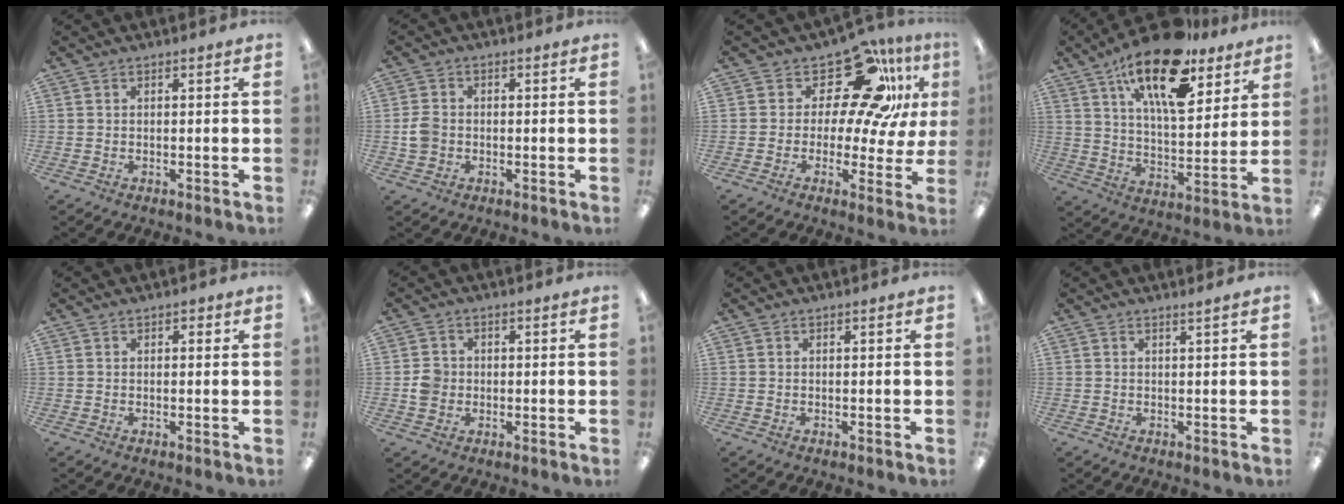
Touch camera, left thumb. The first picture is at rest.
{"total": 4.6, "force": [-0.7, 4.0, 2.1], "torque": [-0.029, 0.009, -0.013]}
{"total": 18.5, "force": [11.4, 8.3, 11.9], "torque": [-0.178, -0.074, 0.193]}
{"total": 21.5, "force": [13.6, 8.7, 14.1], "torque": [-0.226, -0.074, 0.228]}
{"total": 1.1, "force": [0.6, 0.8, 0.4], "torque": [0.000, 0.001, 0.008]}
{"total": 4.5, "force": [-0.3, 4.3, 1.4], "torque": [-0.014, 0.004, -0.007]}
{"total": 0.0}
{"total": 0.8, "force": [0.8, -0.1, 0.3], "torque": [-0.005, -0.001, 0.014]}